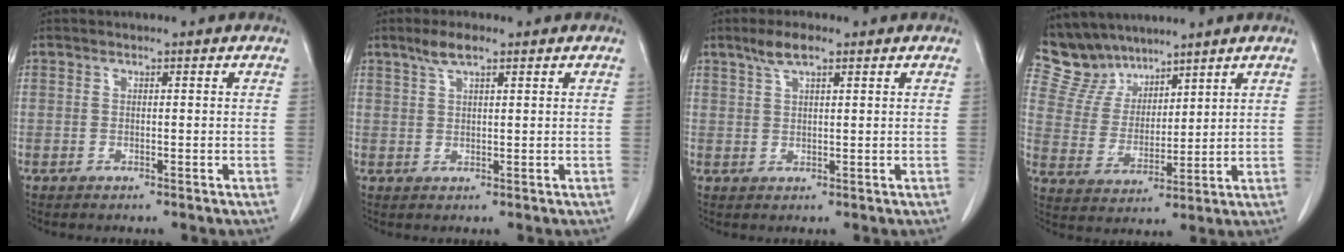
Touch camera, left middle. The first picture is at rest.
{"total": 3.2, "force": [2.2, 0.6, 2.3], "torque": [-0.050, 0.008, 0.045]}
{"total": 3.5, "force": [2.4, 0.7, 2.5], "torque": [-0.055, 0.008, 0.048]}
{"total": 7.9, "force": [7.1, 3.4, 0.2], "torque": [-0.017, 0.012, 0.156]}